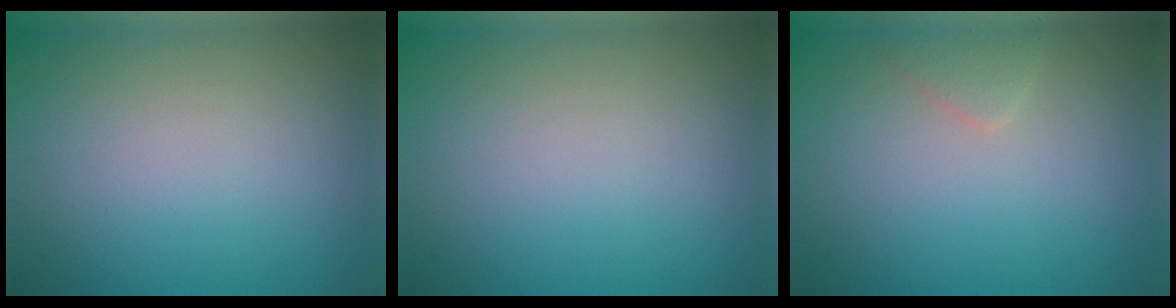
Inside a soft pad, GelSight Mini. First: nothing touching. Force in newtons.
{"total": 0.0}
{"total": 1.2, "press": 1.1, "slide": 0.1}